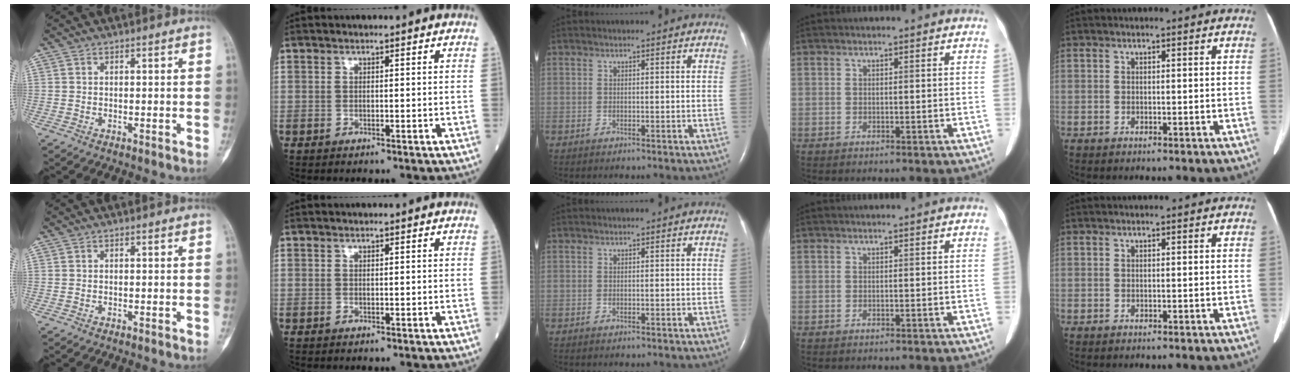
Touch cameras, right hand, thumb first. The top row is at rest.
{}